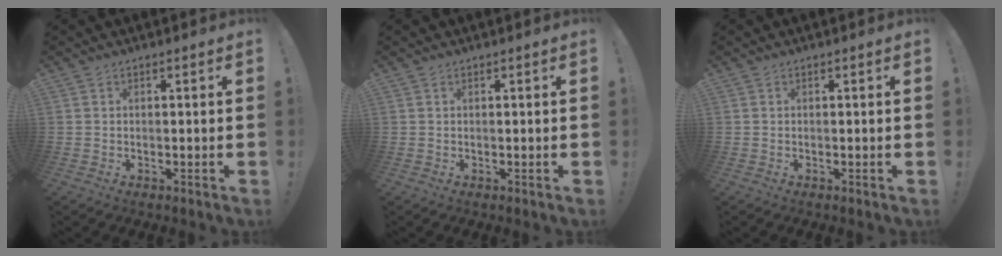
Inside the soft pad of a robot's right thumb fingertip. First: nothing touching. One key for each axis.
{"total": 0.0}
{"total": 0.0}